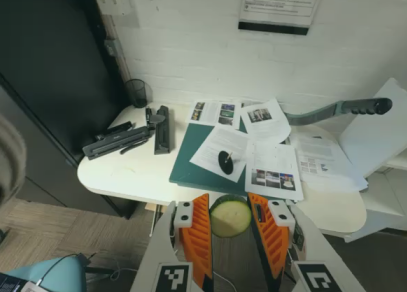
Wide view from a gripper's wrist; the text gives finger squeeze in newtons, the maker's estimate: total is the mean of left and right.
{"total": 9.7, "left": 10.3, "right": 9.0}